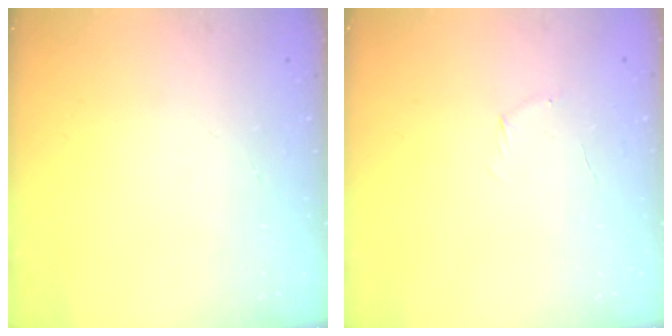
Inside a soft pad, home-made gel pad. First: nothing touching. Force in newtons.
{"total": 3.6, "press": 3.4, "slide": 1.1}